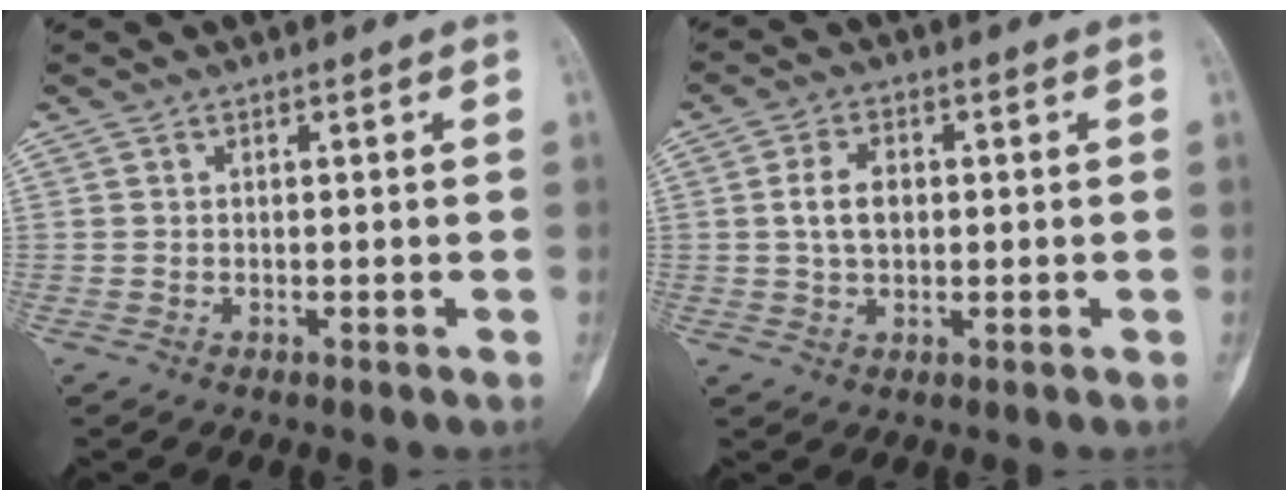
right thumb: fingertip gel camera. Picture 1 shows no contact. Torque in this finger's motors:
{"motor_torque": [0.78, 0.73, 0.21, -0.19, 0.18]}